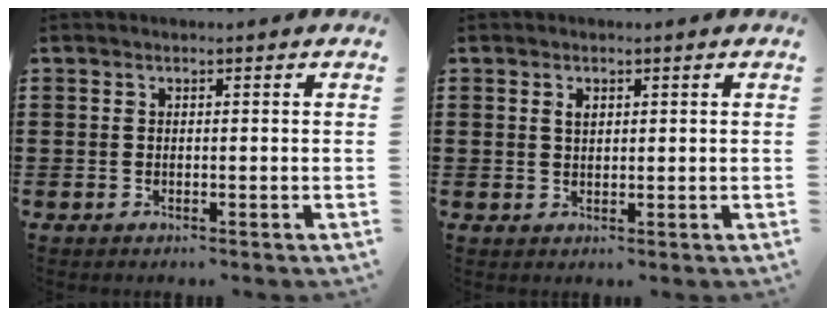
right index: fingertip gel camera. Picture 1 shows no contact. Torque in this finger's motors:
{"motor_torque": [0.18, -0.07, 0.25, 0.06]}